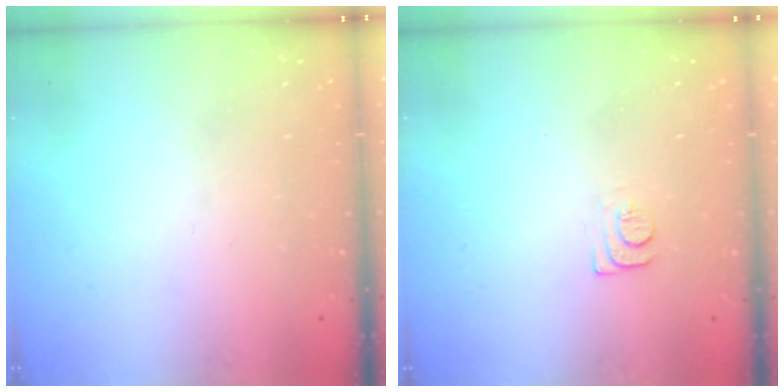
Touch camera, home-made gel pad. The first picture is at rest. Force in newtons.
{"total": 6.7, "press": 6.7, "slide": 0.6}